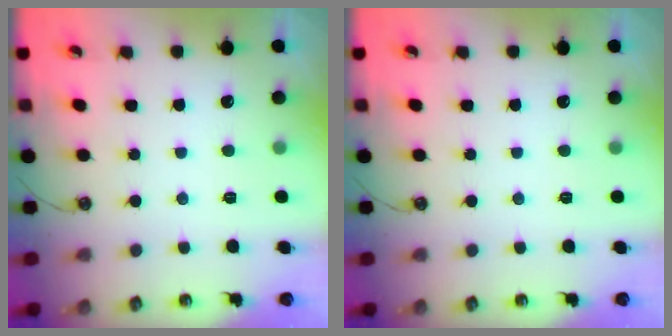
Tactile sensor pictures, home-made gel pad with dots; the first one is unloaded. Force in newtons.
{"total": 0.0}